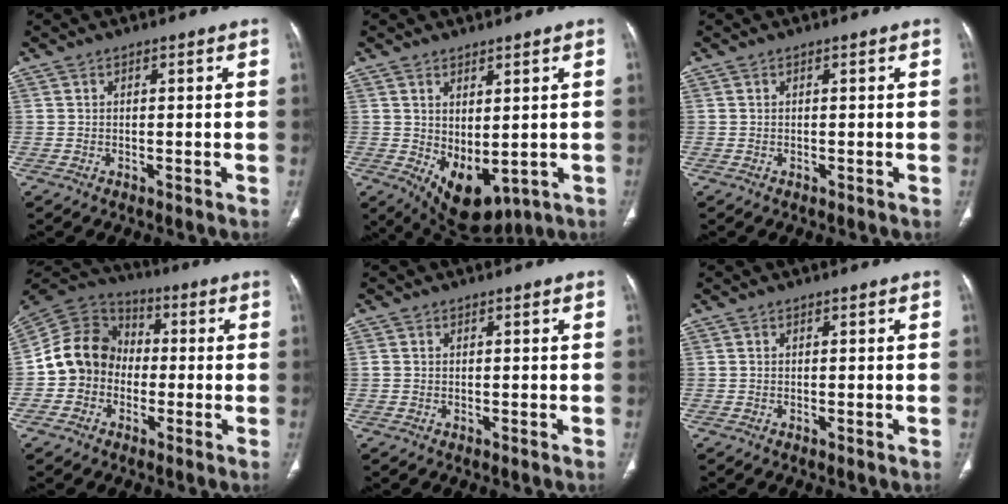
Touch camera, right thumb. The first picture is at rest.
{"total": 9.1, "force": [-0.8, 5.1, 7.5], "torque": [-0.107, -0.011, 0.017]}
{"total": 0.0}
{"total": 12.4, "force": [-1.7, 10.9, 5.7], "torque": [-0.089, 0.035, -0.044]}
{"total": 1.1, "force": [0.1, 1.0, 0.5], "torque": [-0.010, 0.002, 0.005]}
{"total": 0.0}